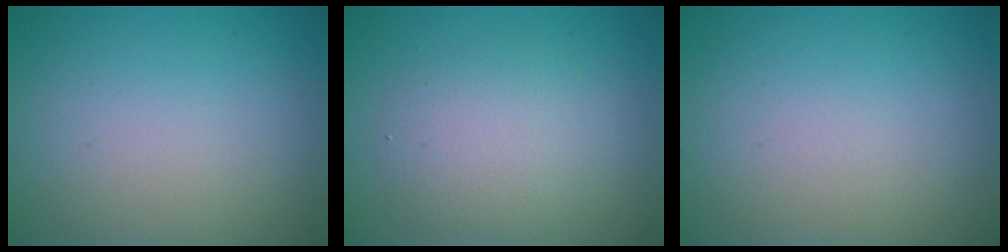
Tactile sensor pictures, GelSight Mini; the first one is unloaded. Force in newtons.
{"total": 3.5, "press": 3.5, "slide": 0.1}
{"total": 0.0}